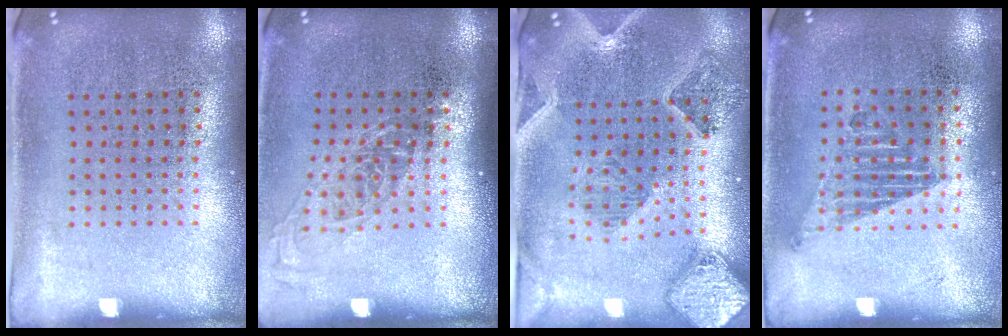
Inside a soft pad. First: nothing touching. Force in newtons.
{"total": 1.3, "press": 1.1, "slide": 0.8}
{"total": 1.8, "press": 1.7, "slide": 0.4}
{"total": 1.2, "press": 1.0, "slide": 0.6}